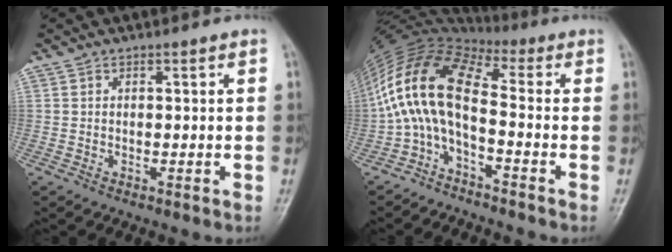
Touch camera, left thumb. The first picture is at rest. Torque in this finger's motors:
{"motor_torque": [0.43, 1.71, 1.59, 1.18, 0.30]}